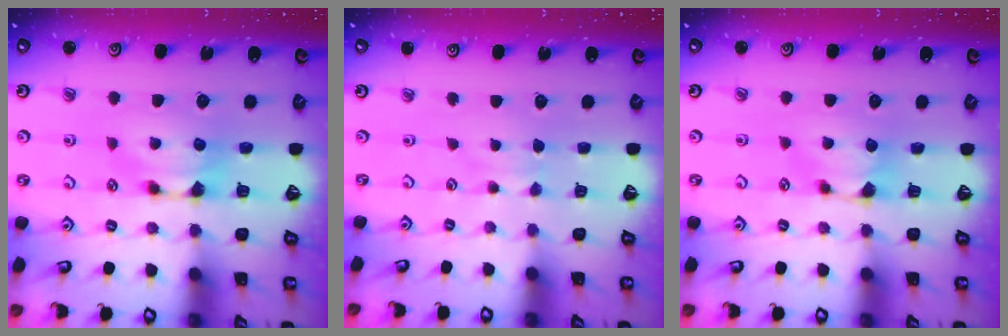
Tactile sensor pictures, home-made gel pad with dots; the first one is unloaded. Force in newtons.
{"total": 3.4, "press": 3.4, "slide": 0.4}
{"total": 0.9, "press": 0.4, "slide": 0.8}